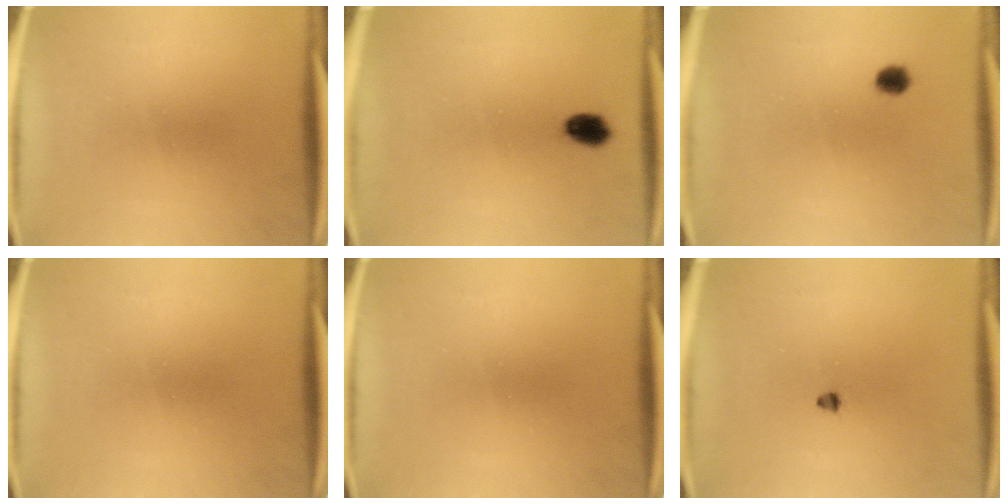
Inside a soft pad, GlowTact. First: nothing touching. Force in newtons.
{"total": 4.2}
{"total": 2.4}
{"total": 0.0}
{"total": 0.0}
{"total": 1.1}